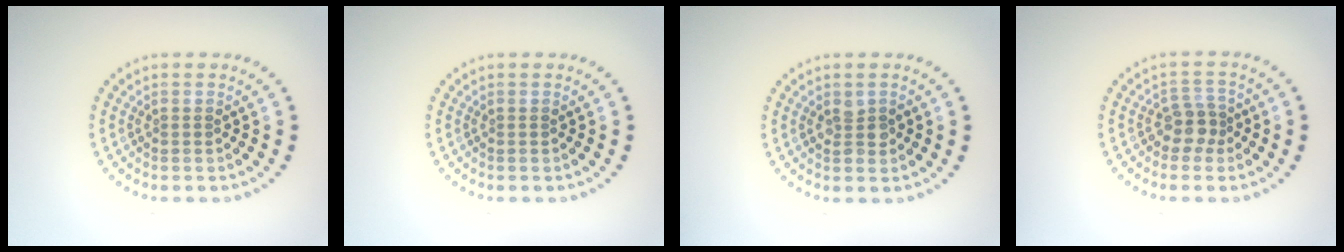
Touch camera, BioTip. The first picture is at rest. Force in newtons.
{"total": 0.0}
{"total": 1.4, "press": 1.4, "slide": 0.2}
{"total": 2.3, "press": 1.9, "slide": 1.4}